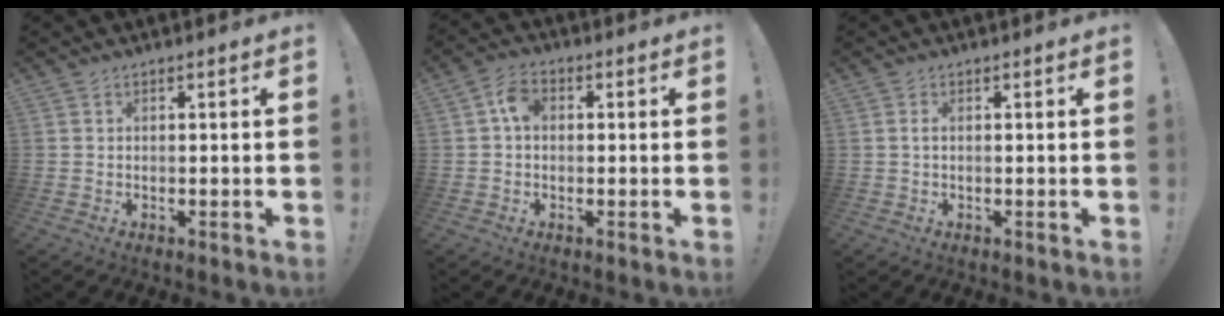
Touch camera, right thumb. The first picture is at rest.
{"total": 5.2, "force": [0.4, 3.3, 4.0], "torque": [-0.068, 0.015, 0.010]}
{"total": 1.1, "force": [0.2, 0.6, 0.9], "torque": [-0.014, 0.000, 0.001]}